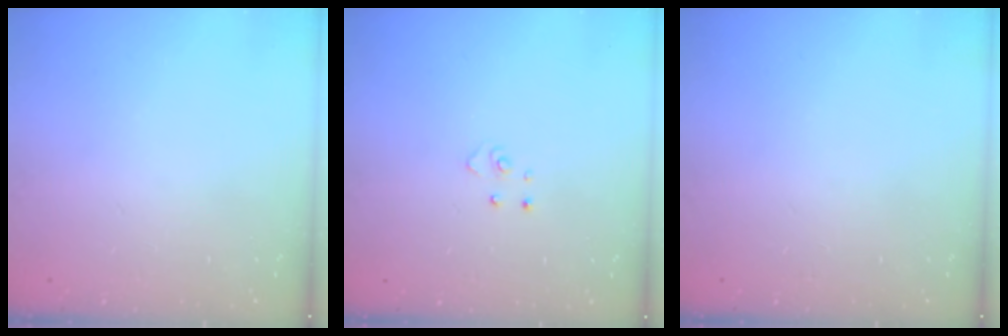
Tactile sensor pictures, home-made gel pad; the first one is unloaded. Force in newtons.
{"total": 3.8, "press": 3.8, "slide": 0.4}
{"total": 0.0}